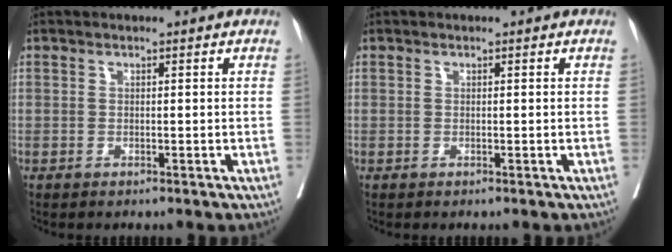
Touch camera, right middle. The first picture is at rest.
{"total": 0.0}